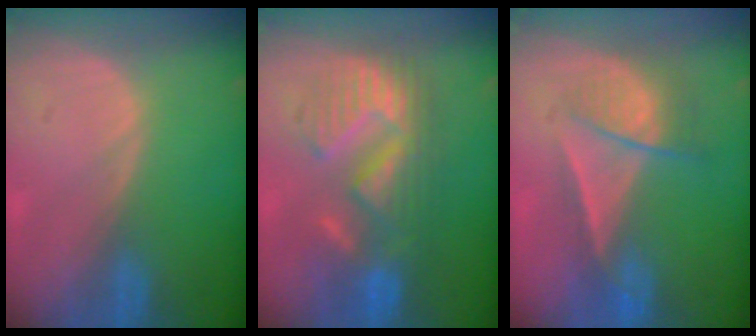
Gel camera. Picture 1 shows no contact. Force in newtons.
{"total": 9.7, "press": 9.7, "slide": 0.5}
{"total": 7.1, "press": 6.1, "slide": 3.6}